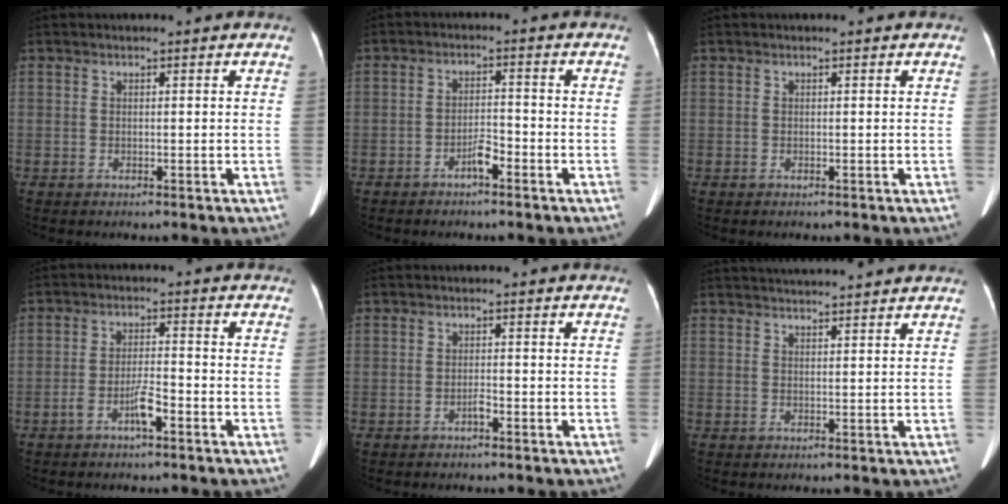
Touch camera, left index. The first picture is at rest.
{"total": 3.0, "force": [-2.1, 0.7, 1.9], "torque": [-0.035, 0.004, -0.038]}
{"total": 0.0}
{"total": 4.0, "force": [-2.4, 0.7, 3.2], "torque": [-0.064, 0.004, -0.044]}
{"total": 1.2, "force": [-0.9, 0.2, 0.8], "torque": [-0.016, 0.001, -0.014]}
{"total": 8.9, "force": [8.4, -0.2, 3.0], "torque": [-0.049, 0.031, 0.110]}